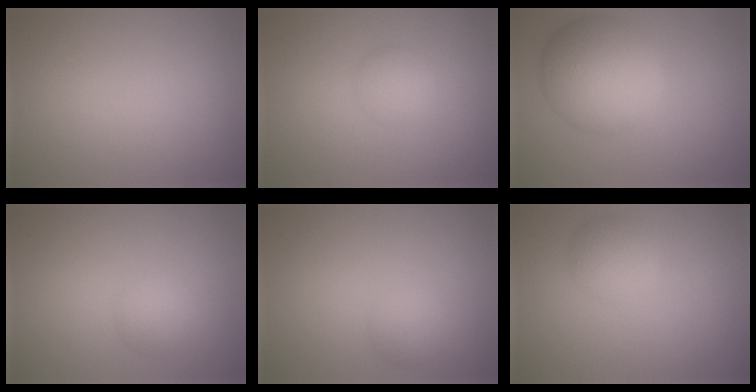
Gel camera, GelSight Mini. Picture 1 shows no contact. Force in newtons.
{"total": 1.8, "press": 1.8, "slide": 0.1}
{"total": 7.8, "press": 7.8, "slide": 0.2}
{"total": 2.0, "press": 2.0, "slide": 0.0}
{"total": 1.9, "press": 1.9, "slide": 0.1}
{"total": 2.4, "press": 2.4, "slide": 0.0}